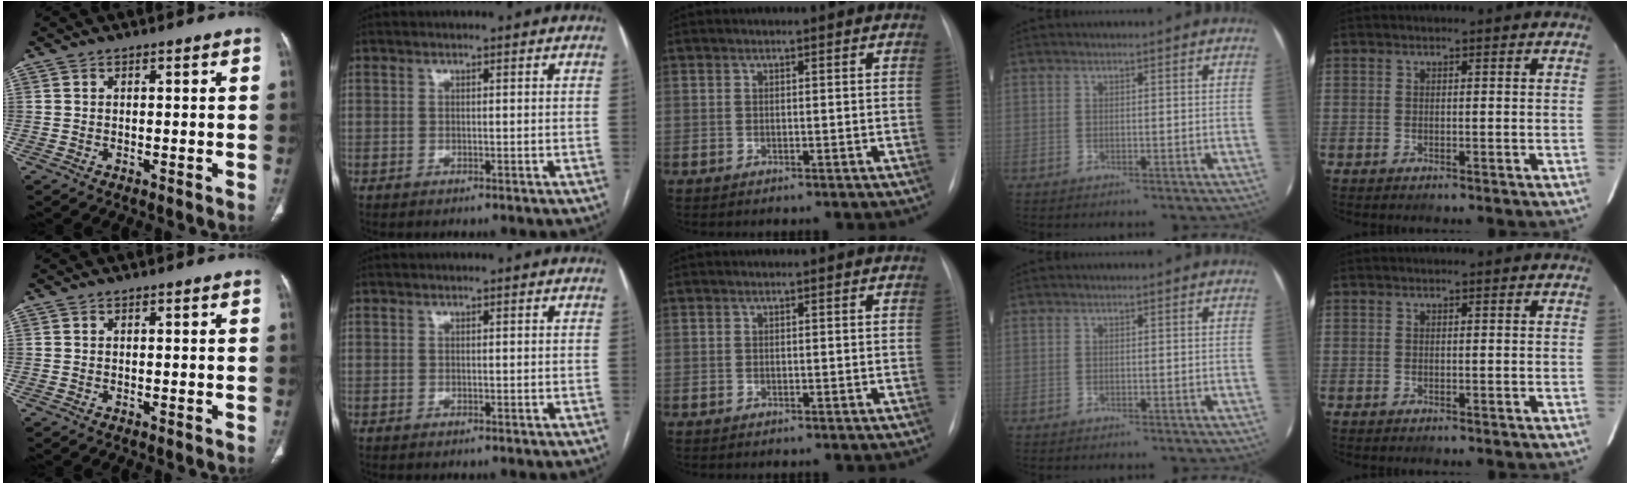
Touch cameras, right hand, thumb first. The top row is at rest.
{}